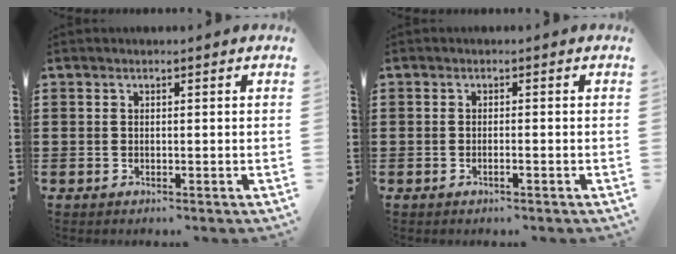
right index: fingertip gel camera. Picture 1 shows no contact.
{"total": 1.0, "force": [-0.5, 0.0, 0.8], "torque": [-0.014, -0.004, -0.009]}